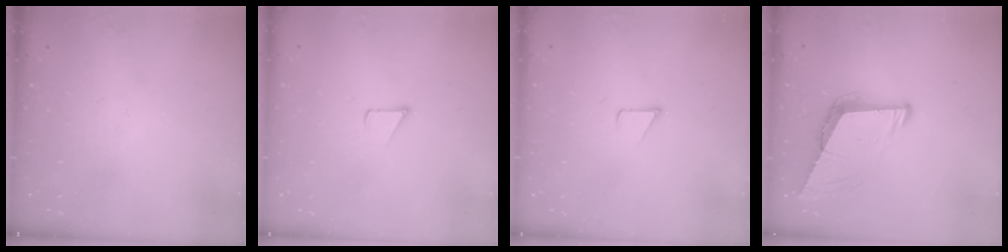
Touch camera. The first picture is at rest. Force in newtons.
{"total": 1.5, "press": 1.5, "slide": 0.1}
{"total": 1.2, "press": 1.2, "slide": 0.1}
{"total": 8.3, "press": 7.8, "slide": 3.1}